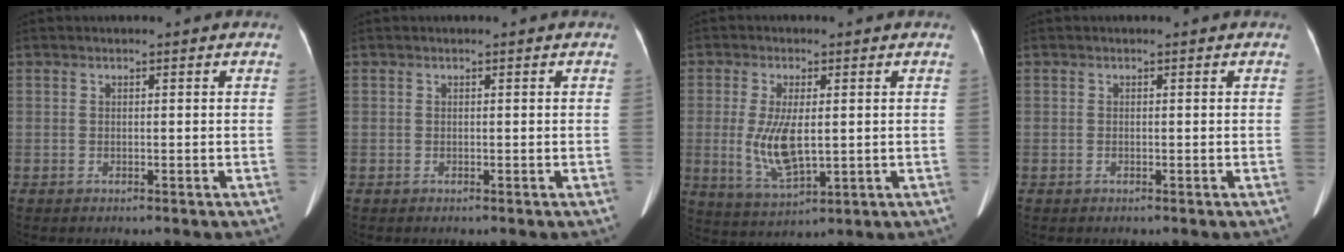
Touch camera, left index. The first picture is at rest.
{"total": 0.0}
{"total": 7.7, "force": [0.0, 2.6, 7.2], "torque": [-0.156, -0.014, 0.006]}
{"total": 0.0}